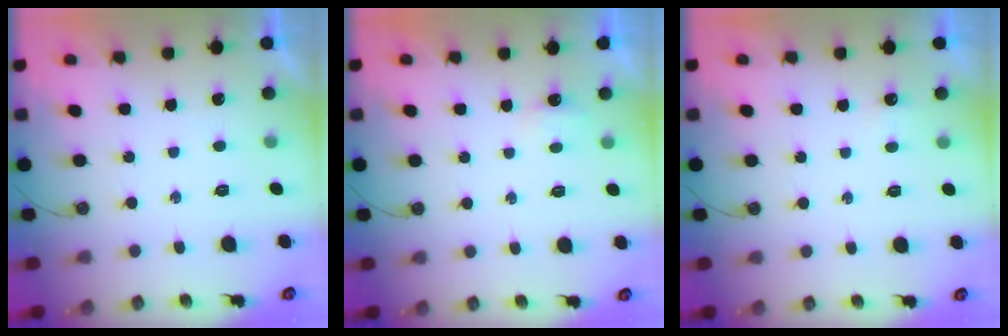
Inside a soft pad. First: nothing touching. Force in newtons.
{"total": 2.6, "press": 2.6, "slide": 0.4}
{"total": 1.9, "press": 1.9, "slide": 0.3}